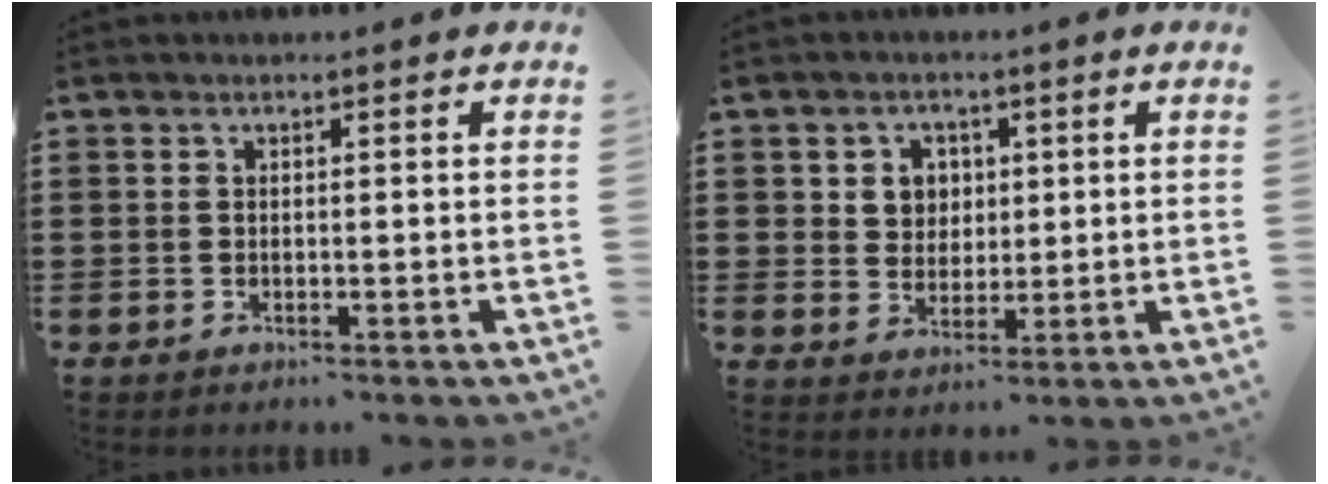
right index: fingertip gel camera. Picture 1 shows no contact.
{"total": 4.1, "force": [1.2, 3.7, 1.2], "torque": [-0.032, 0.009, 0.018]}